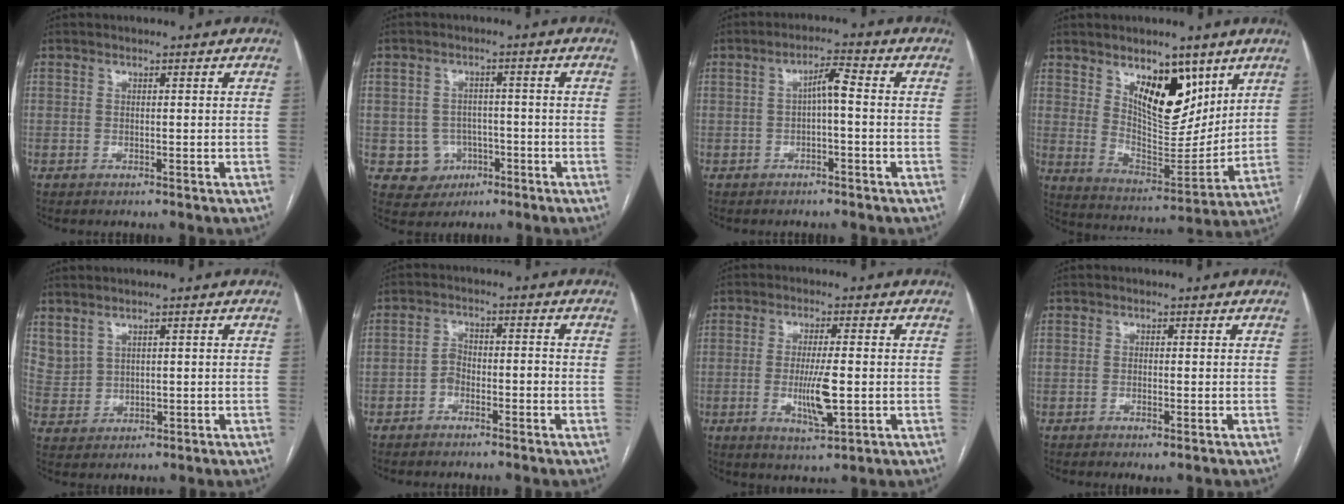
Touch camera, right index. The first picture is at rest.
{"total": 5.3, "force": [-1.6, 5.0, 0.5], "torque": [0.002, 0.012, -0.016]}
{"total": 3.5, "force": [-0.2, 0.6, 3.5], "torque": [-0.057, 0.016, -0.002]}
{"total": 13.2, "force": [6.9, 5.6, 9.7], "torque": [-0.150, -0.009, 0.130]}
{"total": 4.0, "force": [3.0, 2.4, 1.2], "torque": [-0.030, 0.003, 0.075]}
{"total": 2.9, "force": [-1.5, 1.7, 1.8], "torque": [-0.029, 0.013, -0.029]}
{"total": 7.0, "force": [-1.1, 1.0, 6.8], "torque": [-0.127, -0.015, -0.017]}
{"total": 1.4, "force": [-0.7, 0.2, 1.2], "torque": [-0.019, -0.003, -0.008]}